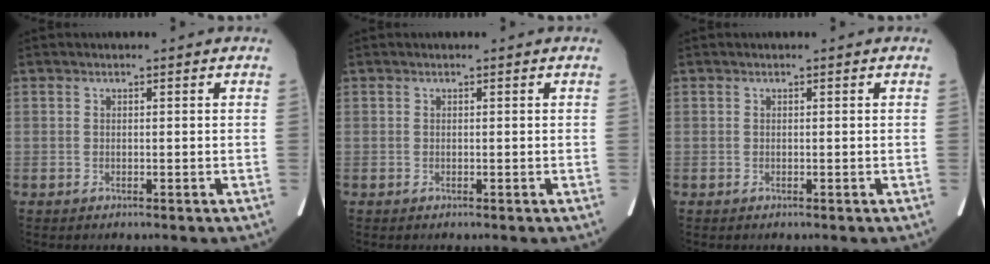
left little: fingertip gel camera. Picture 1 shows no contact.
{"total": 0.0}
{"total": 0.0}